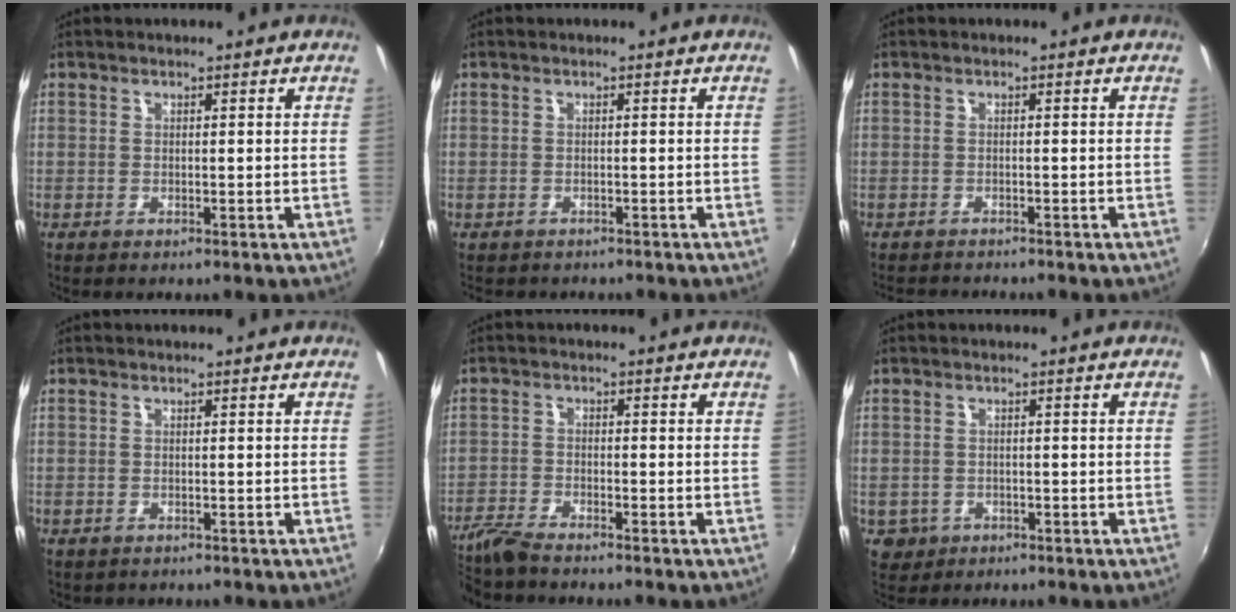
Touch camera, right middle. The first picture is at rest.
{"total": 1.3, "force": [-1.0, 0.9, -0.1], "torque": [-0.005, 0.000, -0.015]}
{"total": 3.2, "force": [-3.1, 0.4, 0.7], "torque": [-0.023, -0.018, -0.053]}
{"total": 0.7, "force": [-0.3, 0.6, 0.1], "torque": [-0.004, -0.003, -0.003]}
{"total": 4.7, "force": [-4.4, 0.4, 1.7], "torque": [-0.050, -0.013, -0.091]}
{"total": 3.8, "force": [-1.1, 3.5, 1.1], "torque": [-0.032, -0.004, -0.010]}